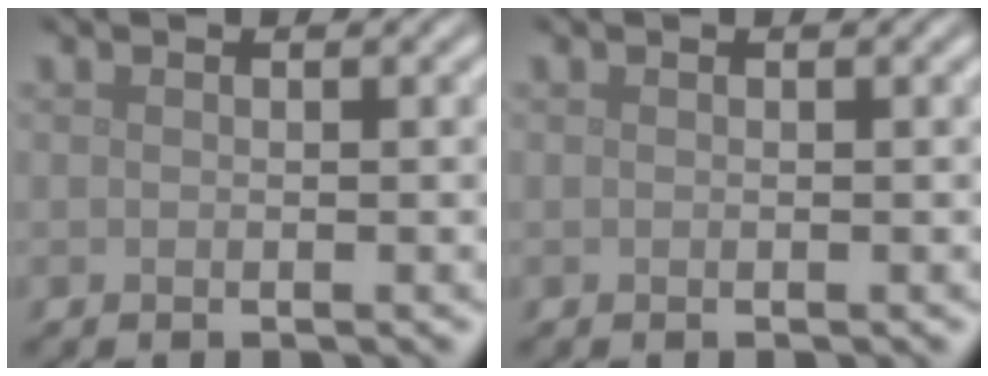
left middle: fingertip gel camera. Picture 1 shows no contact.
{"total": 0.0}